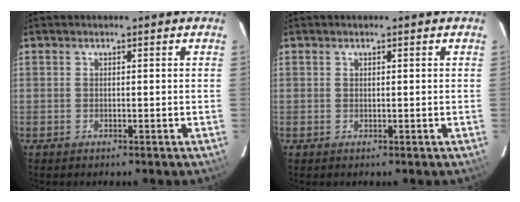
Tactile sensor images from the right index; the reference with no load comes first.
{"total": 0.0}